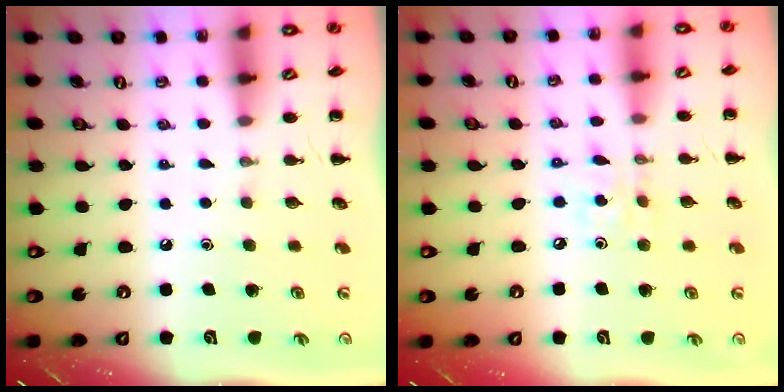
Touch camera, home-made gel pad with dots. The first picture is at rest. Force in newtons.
{"total": 3.1, "press": 3.1, "slide": 0.5}